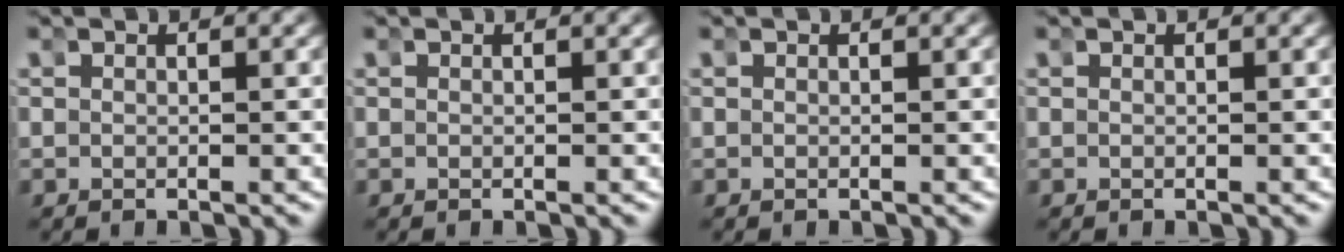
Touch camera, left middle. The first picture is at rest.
{"total": 0.0}
{"total": 0.0}
{"total": 0.0}